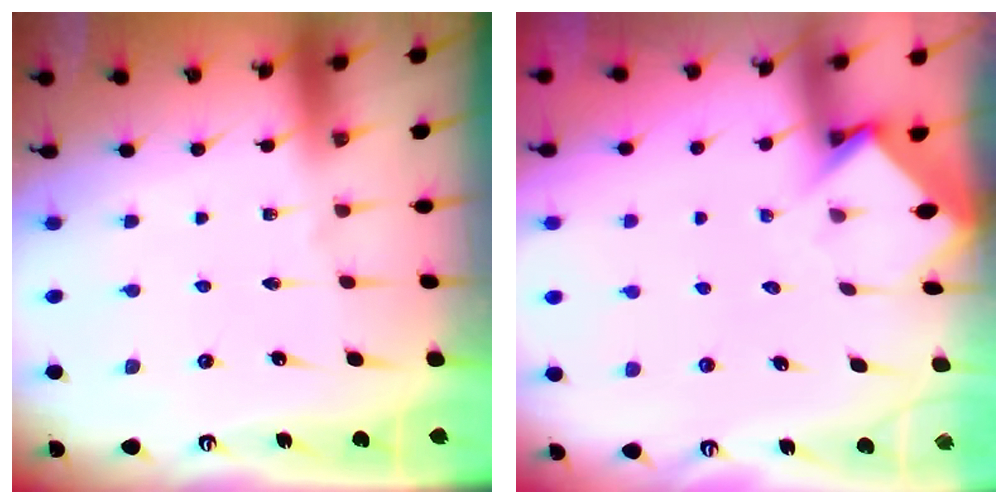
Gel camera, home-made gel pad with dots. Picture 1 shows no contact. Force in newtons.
{"total": 3.7, "press": 3.7, "slide": 0.2}